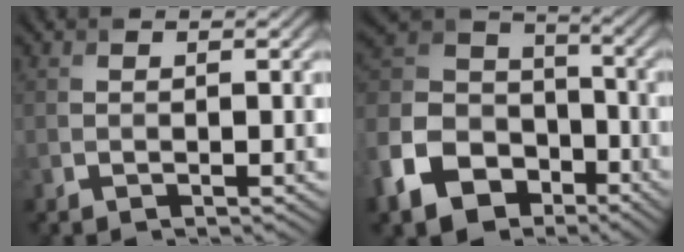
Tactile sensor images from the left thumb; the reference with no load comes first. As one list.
[{"total": 15.5, "force": [-6.9, 11.4, 7.8], "torque": [-0.272, -0.038, -0.114]}]